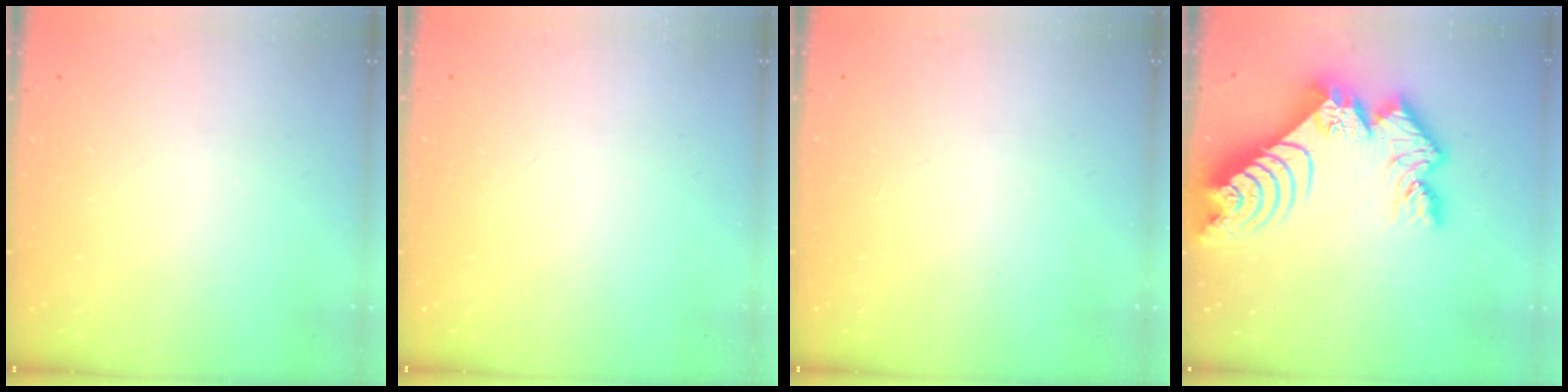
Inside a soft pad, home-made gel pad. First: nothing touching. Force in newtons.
{"total": 0.0}
{"total": 1.7, "press": 1.7, "slide": 0.2}
{"total": 17.0, "press": 16.9, "slide": 1.6}